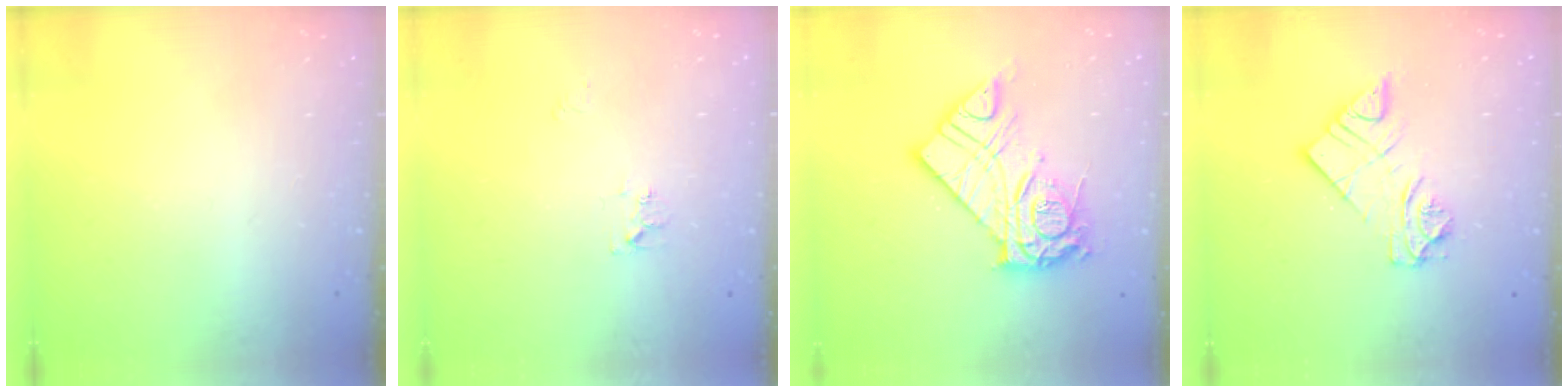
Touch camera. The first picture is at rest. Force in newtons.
{"total": 7.0, "press": 7.0, "slide": 0.5}
{"total": 16.0, "press": 16.0, "slide": 1.3}
{"total": 10.9, "press": 10.9, "slide": 0.8}